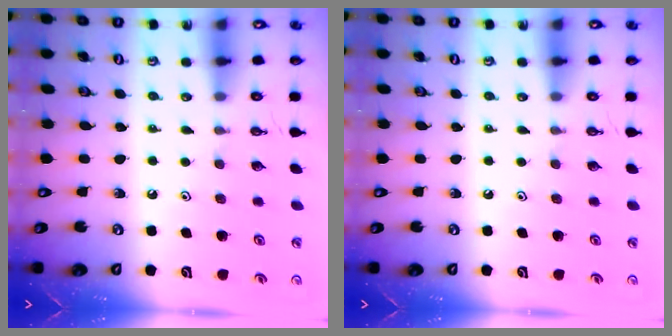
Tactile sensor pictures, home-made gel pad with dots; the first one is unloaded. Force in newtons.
{"total": 0.0}